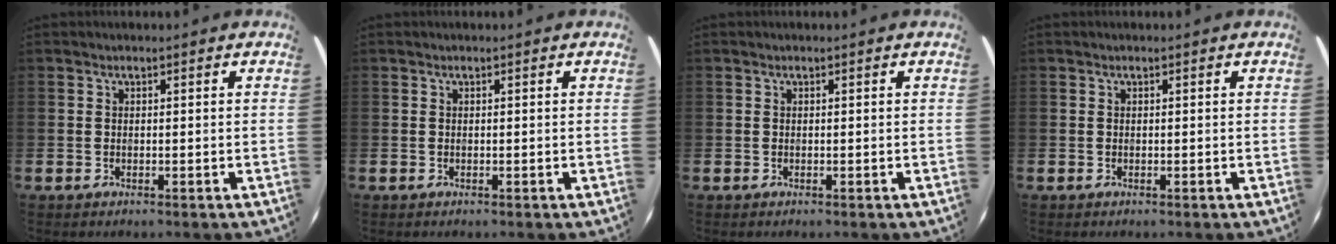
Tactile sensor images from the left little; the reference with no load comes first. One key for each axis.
{"total": 0.0}
{"total": 0.0}
{"total": 0.0}